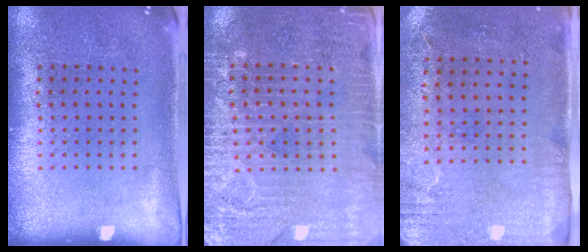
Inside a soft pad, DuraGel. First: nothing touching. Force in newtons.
{"total": 3.3, "press": 3.1, "slide": 1.2}
{"total": 3.0, "press": 2.4, "slide": 1.8}